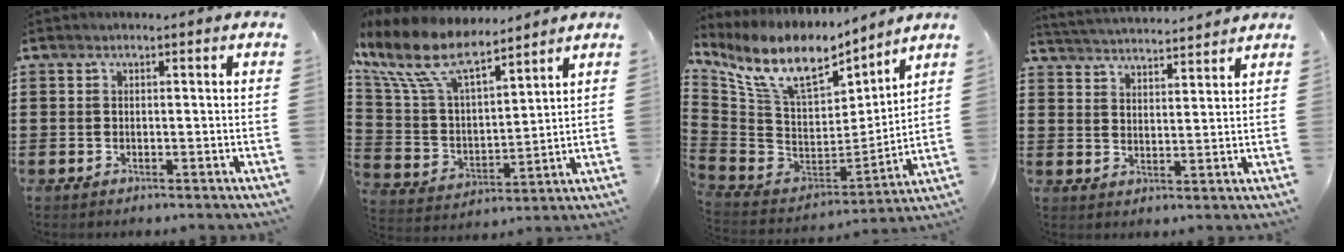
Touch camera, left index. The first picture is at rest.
{"total": 12.8, "force": [9.5, 4.4, 7.3], "torque": [-0.189, -0.045, 0.168]}
{"total": 11.8, "force": [7.7, 4.8, 7.6], "torque": [-0.185, -0.043, 0.136]}
{"total": 3.2, "force": [3.2, -0.4, -0.1], "torque": [-0.013, -0.025, 0.052]}